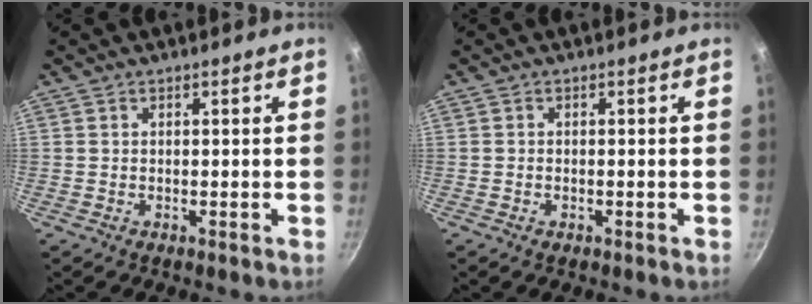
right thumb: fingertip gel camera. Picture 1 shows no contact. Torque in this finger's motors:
{"motor_torque": [-0.55, -0.20, -0.44, 0.03, 0.04]}